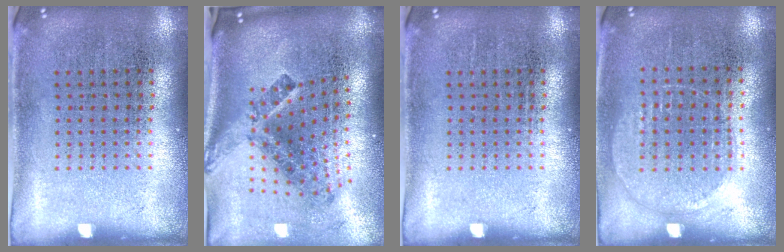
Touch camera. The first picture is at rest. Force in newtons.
{"total": 2.9, "press": 1.7, "slide": 2.4}
{"total": 0.0}
{"total": 1.0, "press": 0.9, "slide": 0.4}